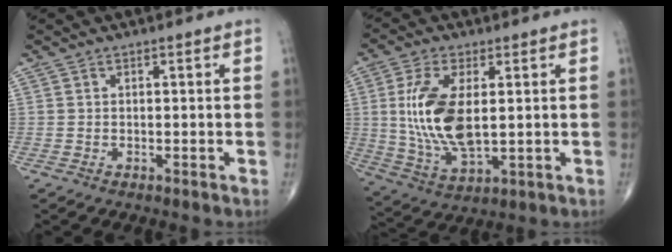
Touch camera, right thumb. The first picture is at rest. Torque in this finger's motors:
{"motor_torque": [1.18, 2.58, 1.74, 0.56, 0.41]}